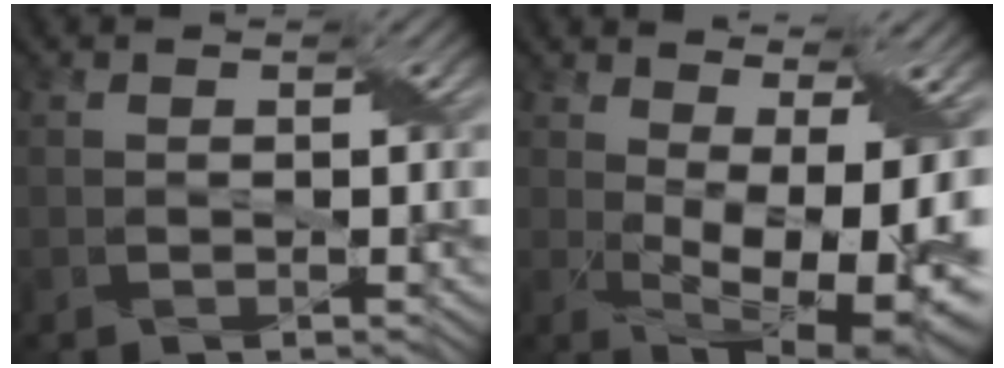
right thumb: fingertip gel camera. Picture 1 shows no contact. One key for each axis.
{"total": 13.4, "fx": 1.4, "fy": 5.8, "fz": 12.0, "tx": -0.179, "ty": 0.001, "tz": 0.044}